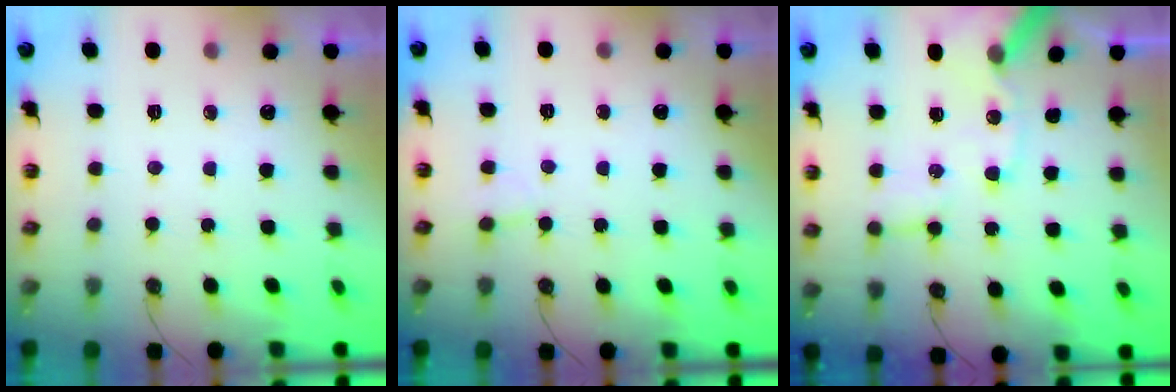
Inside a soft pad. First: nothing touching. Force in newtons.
{"total": 3.3, "press": 3.3, "slide": 0.4}
{"total": 12.8, "press": 12.8, "slide": 1.4}